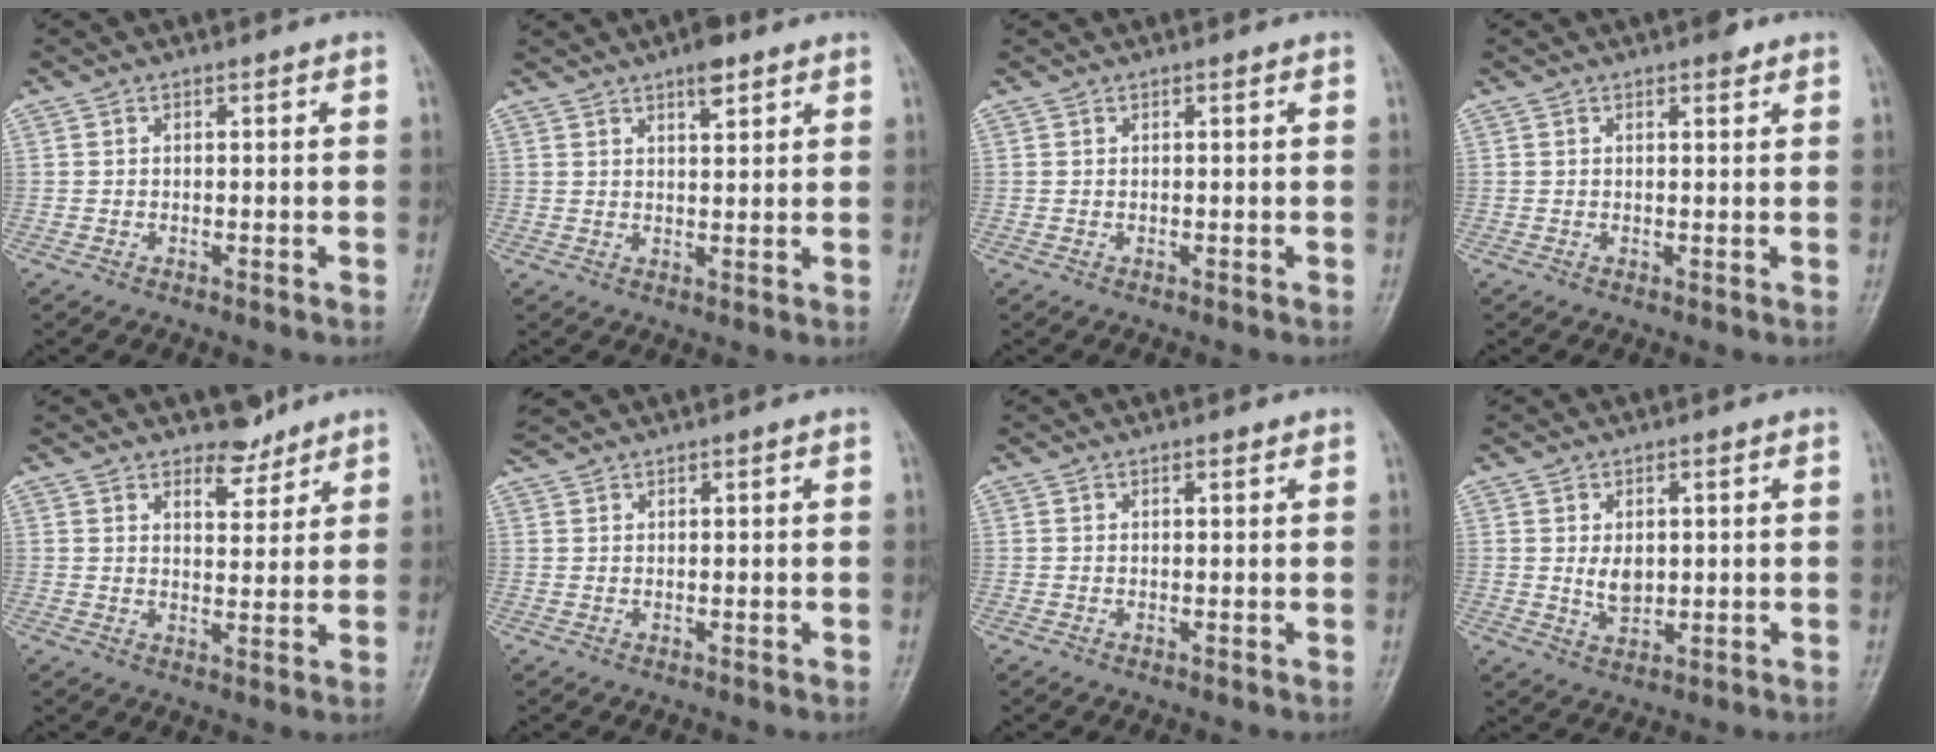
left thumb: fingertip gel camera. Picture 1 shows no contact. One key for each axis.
{"total": 4.2, "fx": 2.8, "fy": 1.4, "fz": 2.8, "tx": -0.034, "ty": -0.011, "tz": 0.042}
{"total": 0.0}
{"total": 1.9, "fx": 1.3, "fy": 0.8, "fz": 1.1, "tx": -0.009, "ty": -0.004, "tz": 0.015}
{"total": 4.9, "fx": 4.1, "fy": 2.3, "fz": 1.5, "tx": -0.001, "ty": -0.032, "tz": 0.067}
{"total": 2.8, "fx": 2.6, "fy": -0.1, "fz": 1.0, "tx": -0.018, "ty": 0.019, "tz": 0.052}
{"total": 0.9, "fx": 0.8, "fy": 0.3, "fz": 0.4, "tx": -0.007, "ty": -0.005, "tz": 0.010}
{"total": 3.8, "fx": 0.8, "fy": 2.6, "fz": 2.7, "tx": -0.034, "ty": -0.012, "tz": 0.022}